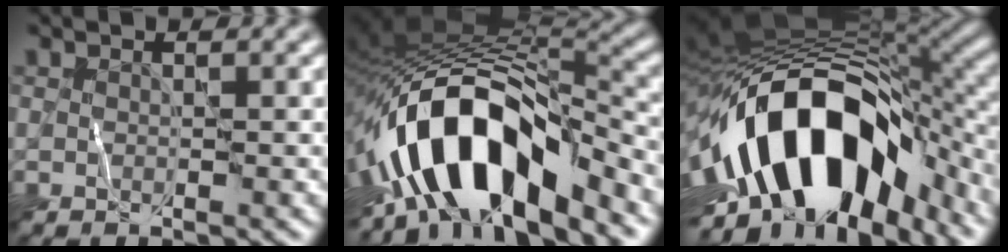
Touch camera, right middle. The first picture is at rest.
{"total": 12.8, "force": [-6.1, 5.5, 9.8], "torque": [-0.160, 0.012, -0.115]}
{"total": 16.3, "force": [-4.8, 9.5, 12.4], "torque": [-0.211, 0.000, -0.077]}